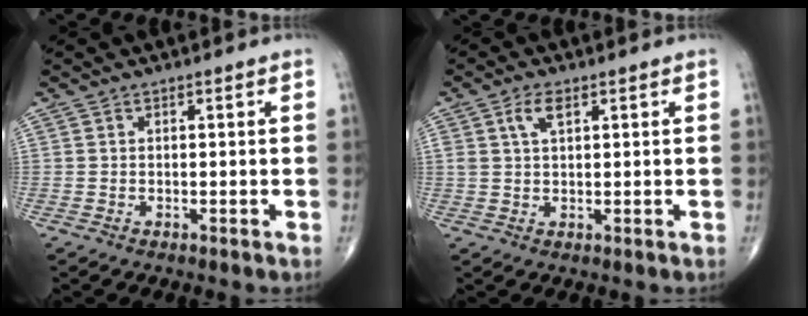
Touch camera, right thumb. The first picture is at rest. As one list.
[{"total": 3.5, "force": [1.6, 1.6, 2.7], "torque": [-0.053, 0.002, 0.034]}]